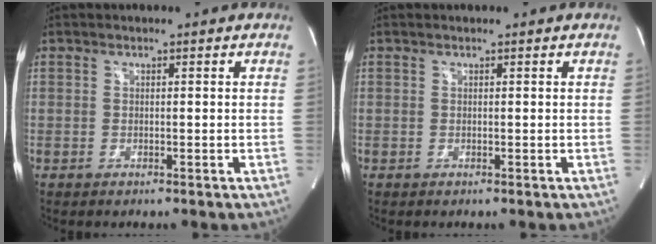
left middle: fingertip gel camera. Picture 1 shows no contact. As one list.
[{"total": 0.0}]